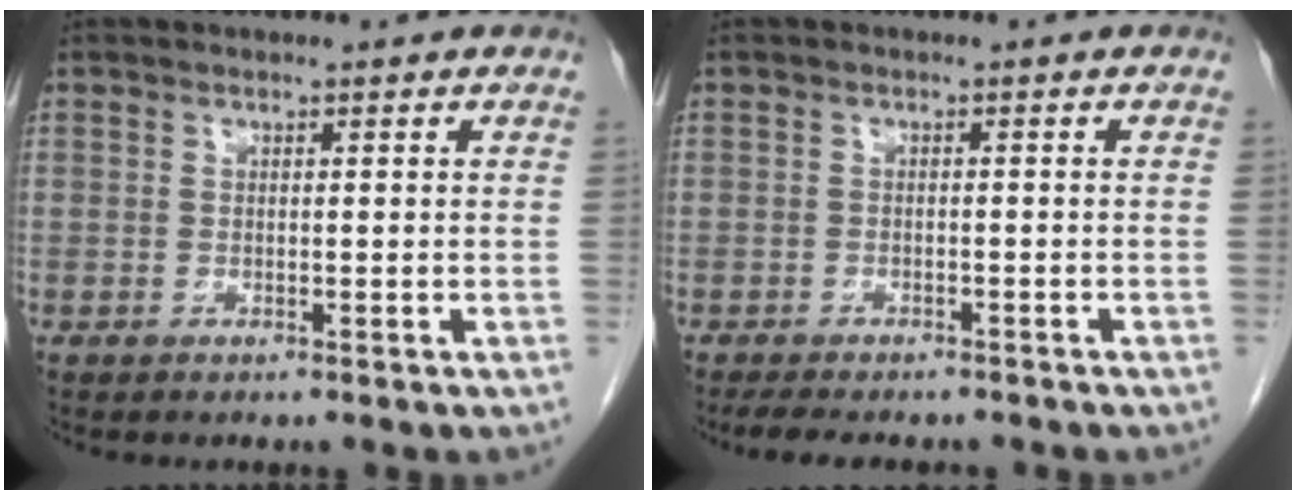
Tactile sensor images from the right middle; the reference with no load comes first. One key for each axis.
{"total": 7.8, "fx": -6.6, "fy": 2.4, "fz": 3.2, "tx": -0.049, "ty": -0.006, "tz": -0.089}